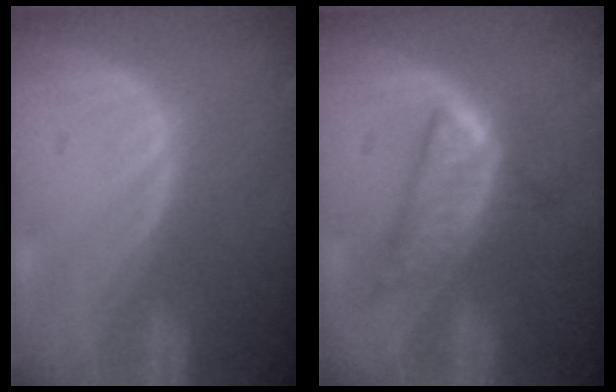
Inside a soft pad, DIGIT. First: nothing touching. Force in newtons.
{"total": 6.1, "press": 5.7, "slide": 2.0}